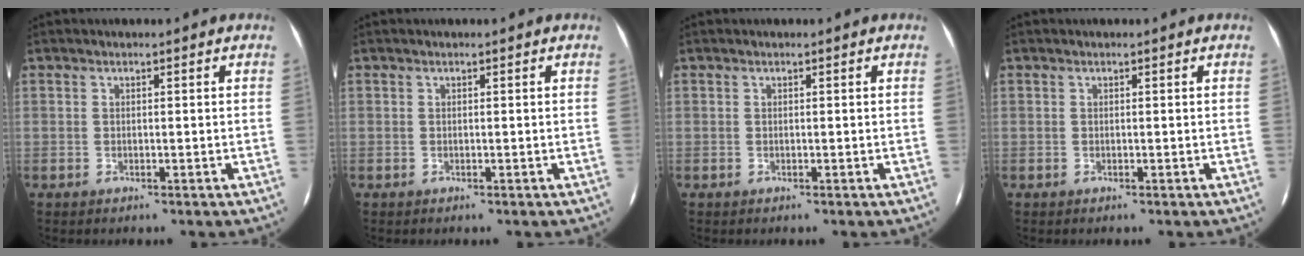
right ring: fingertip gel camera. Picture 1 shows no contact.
{"total": 0.0}
{"total": 0.0}
{"total": 0.0}